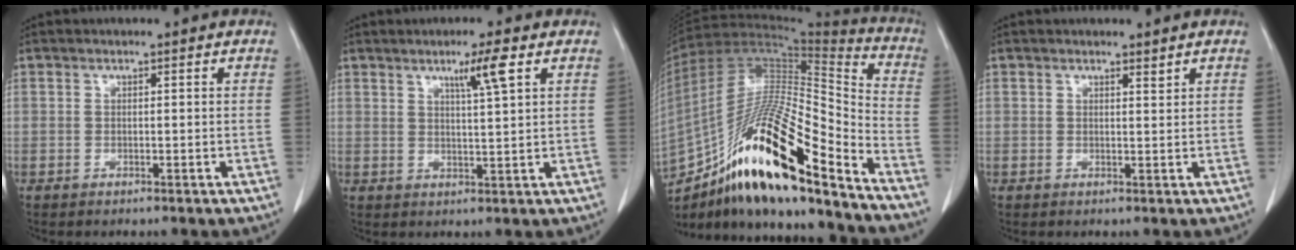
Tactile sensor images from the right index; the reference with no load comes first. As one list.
[{"total": 4.7, "force": [2.4, -0.4, 4.0], "torque": [-0.070, -0.004, 0.043]}, {"total": 24.8, "force": [-15.8, 4.1, 18.7], "torque": [-0.315, -0.007, -0.271]}, {"total": 0.8, "force": [0.8, 0.0, 0.3], "torque": [-0.010, -0.007, 0.013]}]